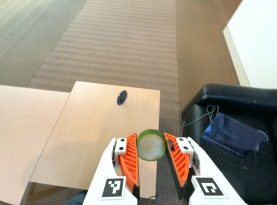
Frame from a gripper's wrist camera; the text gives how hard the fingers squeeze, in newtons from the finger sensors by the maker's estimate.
{"total": 11.5, "left": 11.6, "right": 11.5}